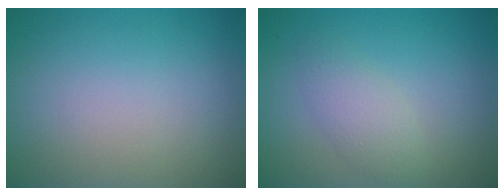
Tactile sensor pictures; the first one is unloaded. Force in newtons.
{"total": 2.5, "press": 2.5, "slide": 0.0}